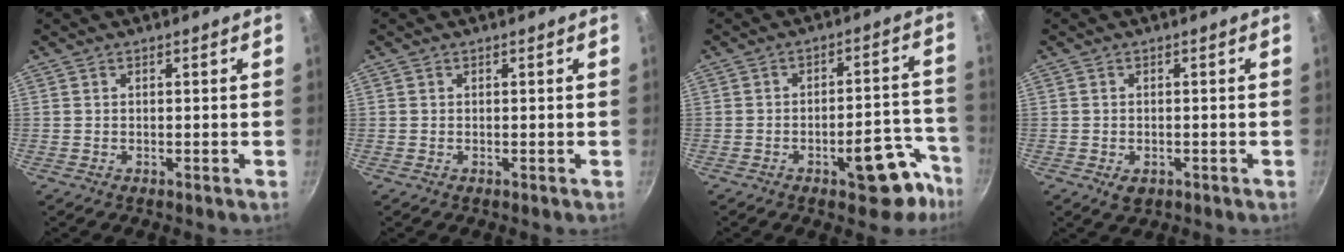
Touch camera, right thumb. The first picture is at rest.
{"total": 0.0}
{"total": 12.4, "force": [-6.7, 5.5, 8.9], "torque": [-0.048, 0.059, -0.083]}
{"total": 2.4, "force": [-0.9, 1.7, 1.4], "torque": [-0.023, -0.003, -0.008]}